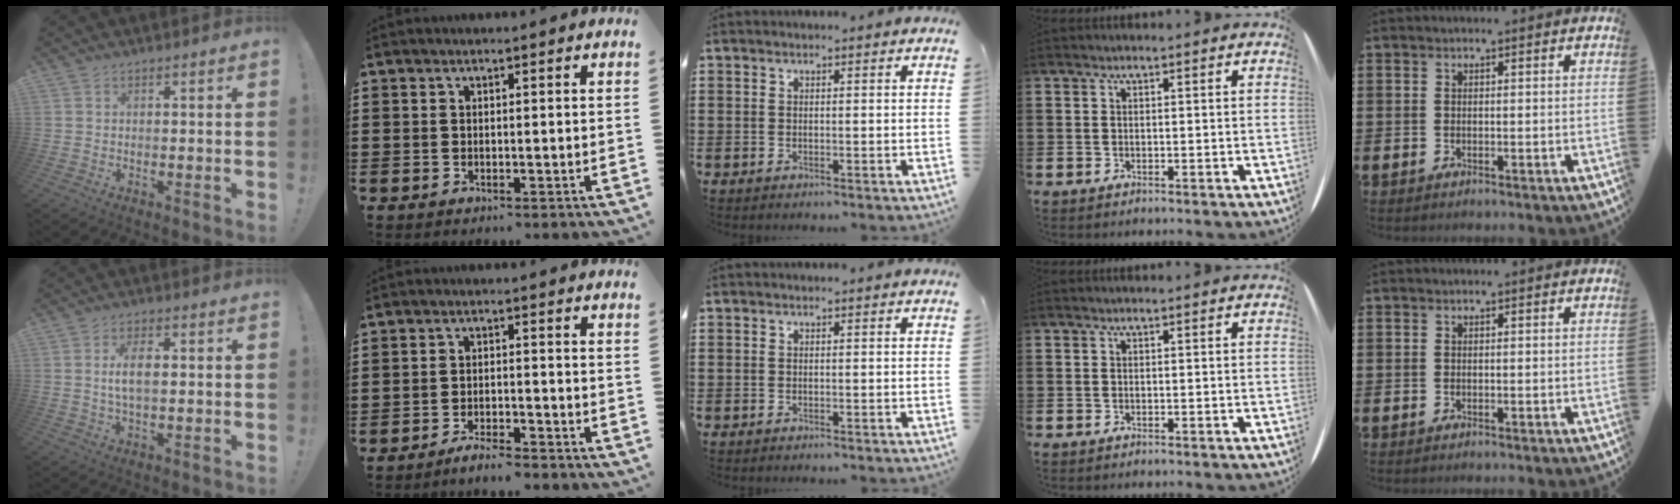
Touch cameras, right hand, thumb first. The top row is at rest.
{"thumb": {"total": 6.4, "force": [0.6, 2.9, 5.6], "torque": [-0.097, 0.002, 0.005]}, "index": {"total": 3.1, "force": [-3.0, 0.1, 0.8], "torque": [-0.015, 0.005, -0.061]}}